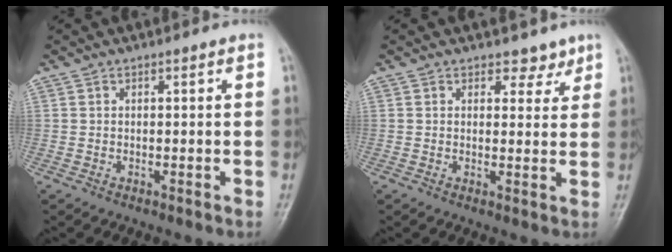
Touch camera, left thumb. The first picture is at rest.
{"total": 3.3, "force": [2.5, 2.0, 0.7], "torque": [0.019, -0.014, 0.031]}